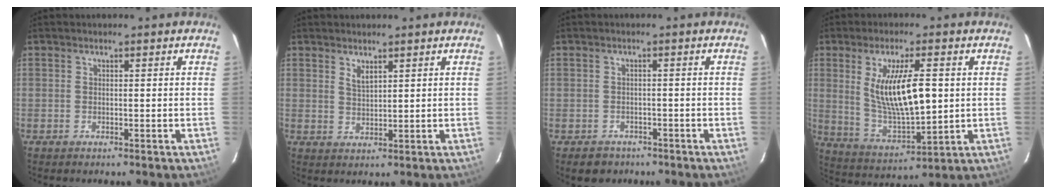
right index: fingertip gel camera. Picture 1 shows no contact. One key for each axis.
{"total": 2.3, "fx": 1.7, "fy": 0.7, "fz": 1.3, "tx": -0.023, "ty": -0.003, "tz": 0.032}
{"total": 4.0, "fx": -2.5, "fy": 3.0, "fz": 0.7, "tx": -0.011, "ty": 0.010, "tz": -0.032}
{"total": 13.8, "fx": 2.4, "fy": 4.2, "fz": 13.0, "tx": -0.237, "ty": -0.013, "tz": 0.060}